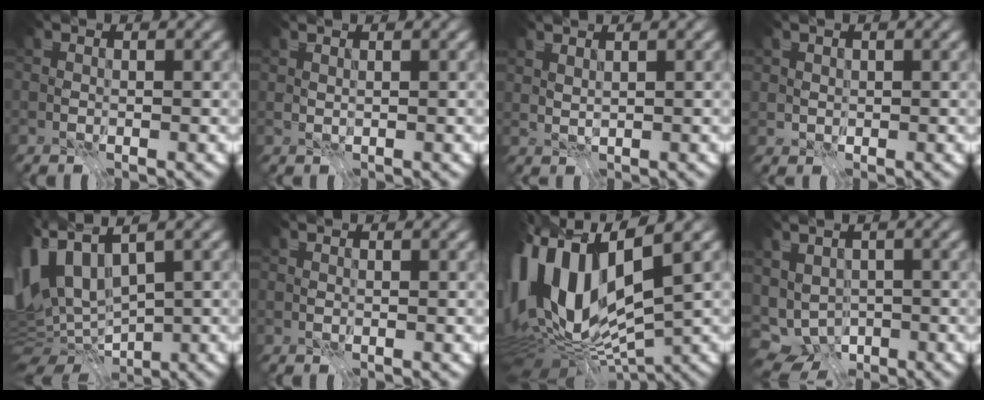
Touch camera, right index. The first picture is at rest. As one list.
[{"total": 0.7, "force": [0.6, -0.5, -0.1], "torque": [-0.001, 0.000, 0.013]}, {"total": 1.1, "force": [1.1, -0.4, 0.2], "torque": [-0.005, -0.004, 0.023]}, {"total": 1.0, "force": [0.7, 0.7, 0.0], "torque": [-0.002, -0.001, 0.018]}, {"total": 10.9, "force": [1.2, 5.1, 9.6], "torque": [-0.213, -0.003, 0.044]}, {"total": 0.0}, {"total": 14.8, "force": [0.8, 6.7, 13.1], "torque": [-0.282, 0.009, 0.019]}, {"total": 5.3, "force": [-1.6, 4.0, 3.0], "torque": [-0.056, -0.008, -0.017]}]